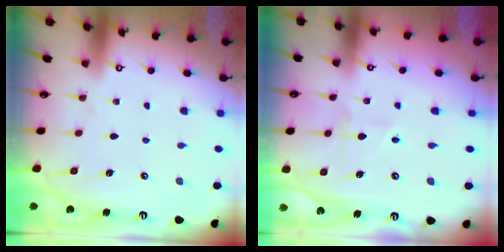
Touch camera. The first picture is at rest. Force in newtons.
{"total": 3.9, "press": 3.7, "slide": 1.0}